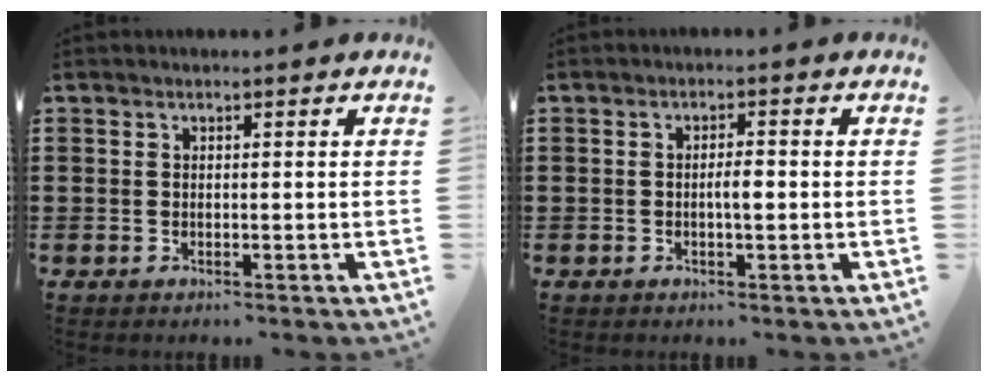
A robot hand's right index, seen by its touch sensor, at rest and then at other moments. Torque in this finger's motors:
{"motor_torque": [0.81, -0.03, 0.05, 0.09]}